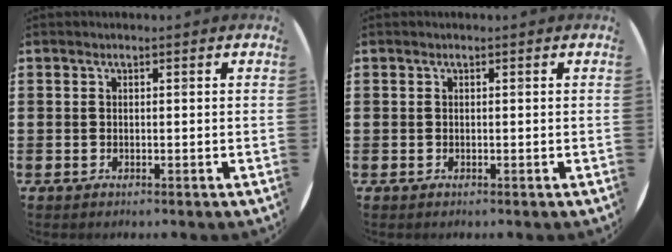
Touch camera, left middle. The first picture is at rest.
{"total": 0.0}